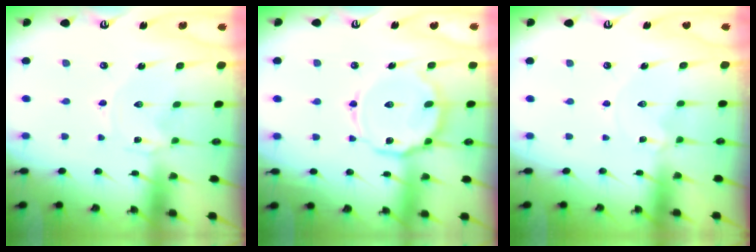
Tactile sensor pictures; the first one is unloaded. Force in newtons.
{"total": 13.8, "press": 13.8, "slide": 1.3}
{"total": 0.8, "press": 0.8, "slide": 0.1}